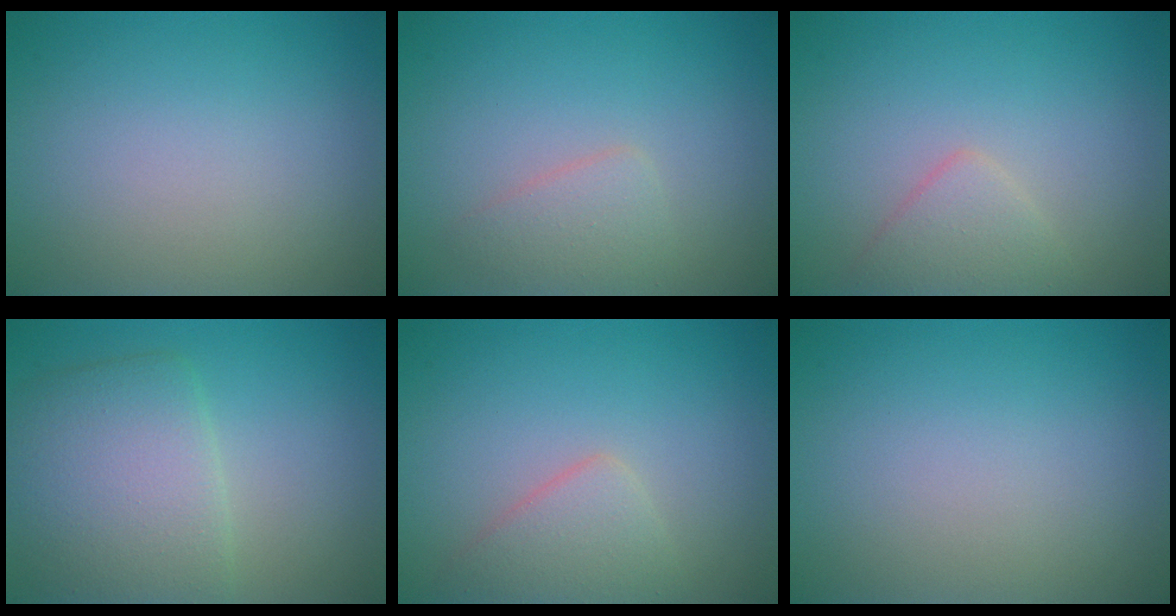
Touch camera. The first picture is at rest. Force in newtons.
{"total": 1.9, "press": 1.9, "slide": 0.0}
{"total": 2.1, "press": 2.1, "slide": 0.1}
{"total": 6.2, "press": 6.2, "slide": 0.3}
{"total": 2.7, "press": 2.7, "slide": 0.0}
{"total": 0.0}